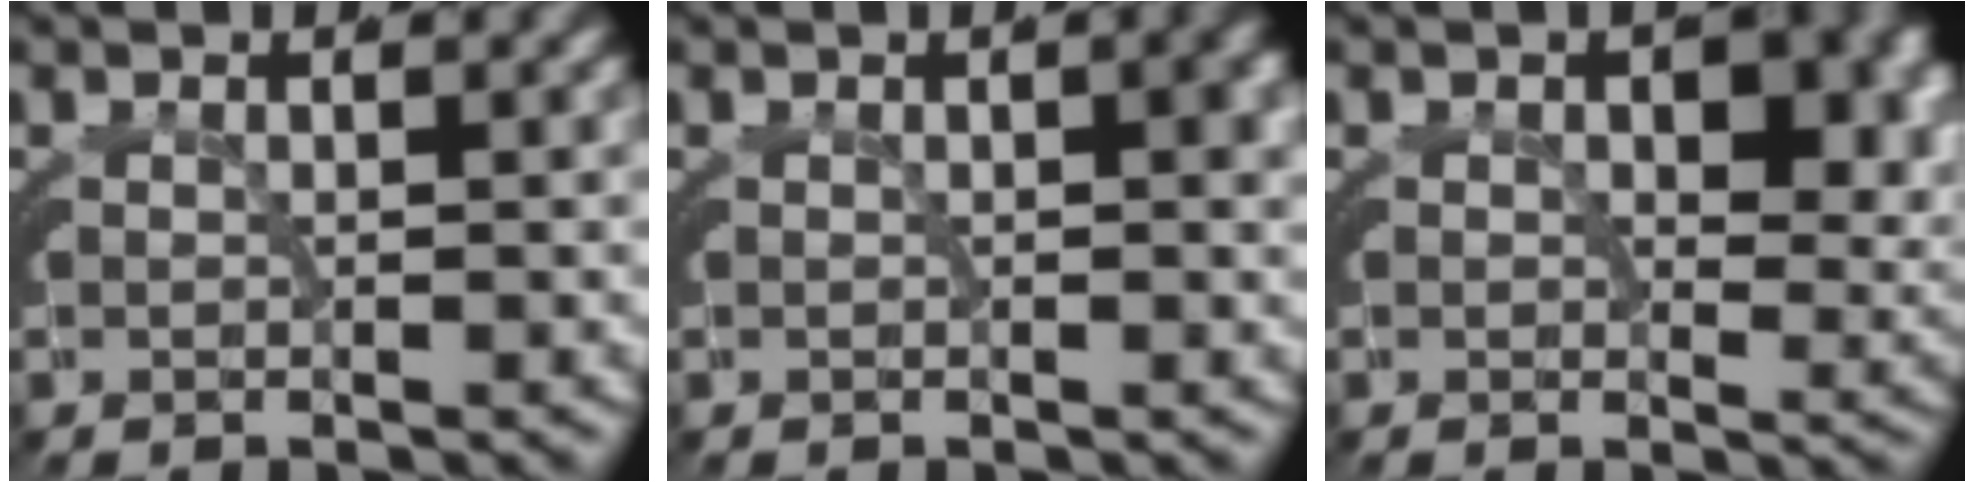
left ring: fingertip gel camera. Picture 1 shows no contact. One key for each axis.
{"total": 0.8, "fx": -0.1, "fy": 0.2, "fz": 0.8, "tx": 0.005, "ty": 0.014, "tz": -0.010}
{"total": 5.2, "fx": 1.1, "fy": 2.8, "fz": 4.3, "tx": -0.036, "ty": -0.003, "tz": 0.012}